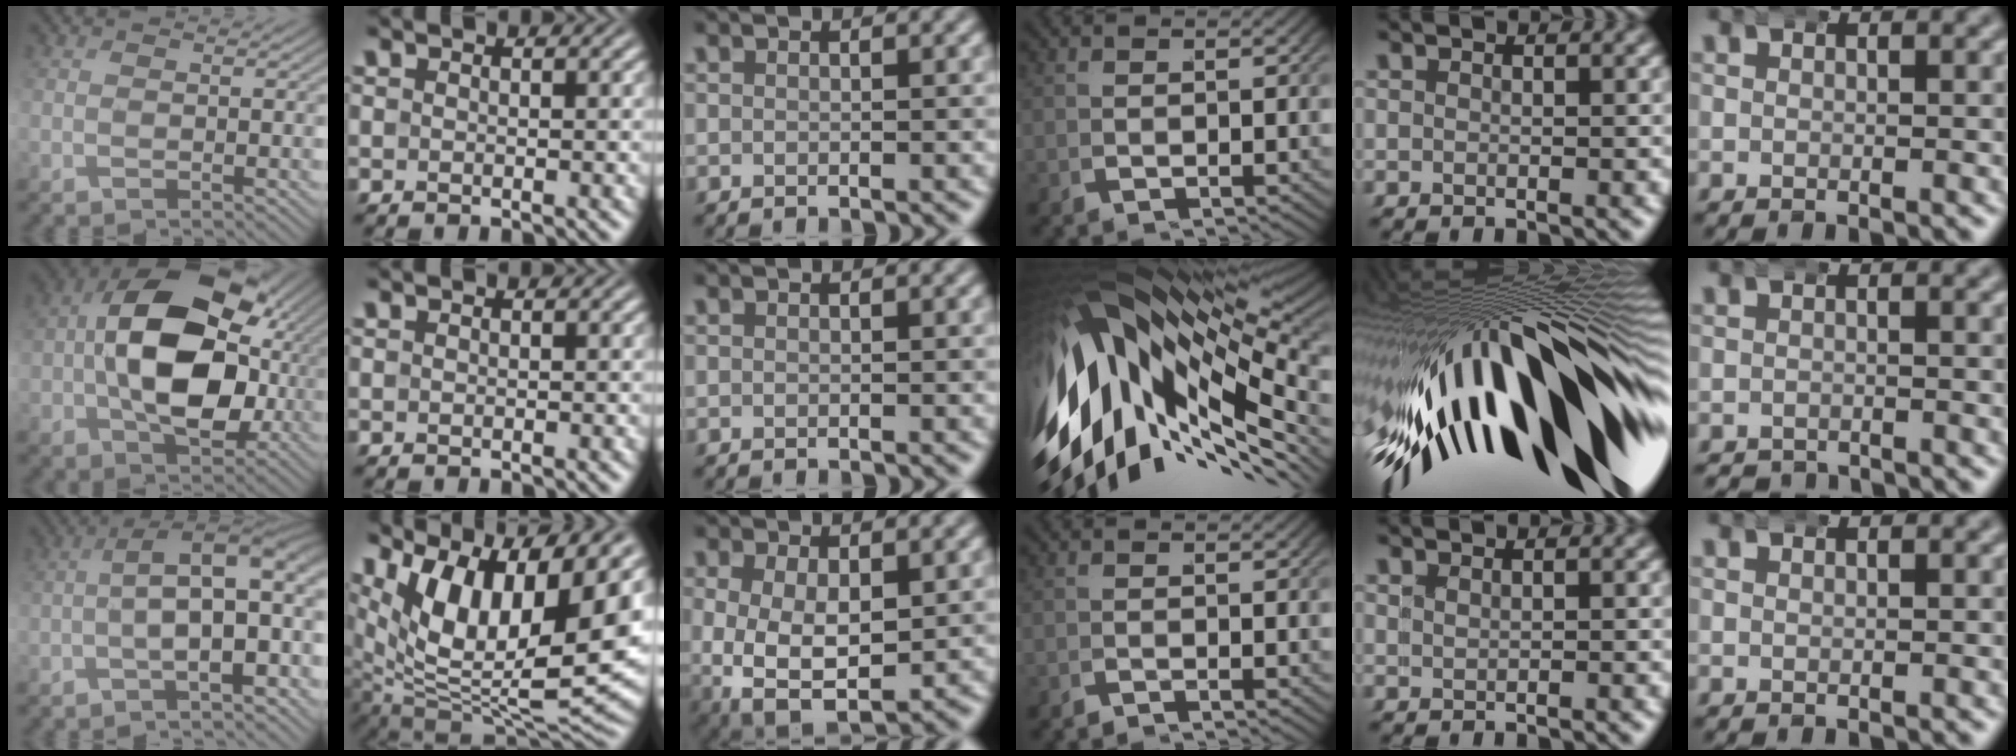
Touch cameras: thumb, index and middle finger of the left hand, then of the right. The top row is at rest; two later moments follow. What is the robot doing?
{"motion": "wrap", "object": "bandana"}